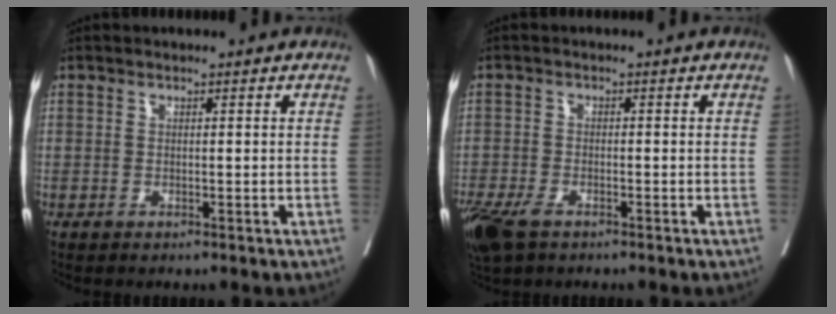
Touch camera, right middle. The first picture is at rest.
{"total": 7.4, "force": [-4.8, 3.3, 4.5], "torque": [-0.096, -0.014, -0.085]}